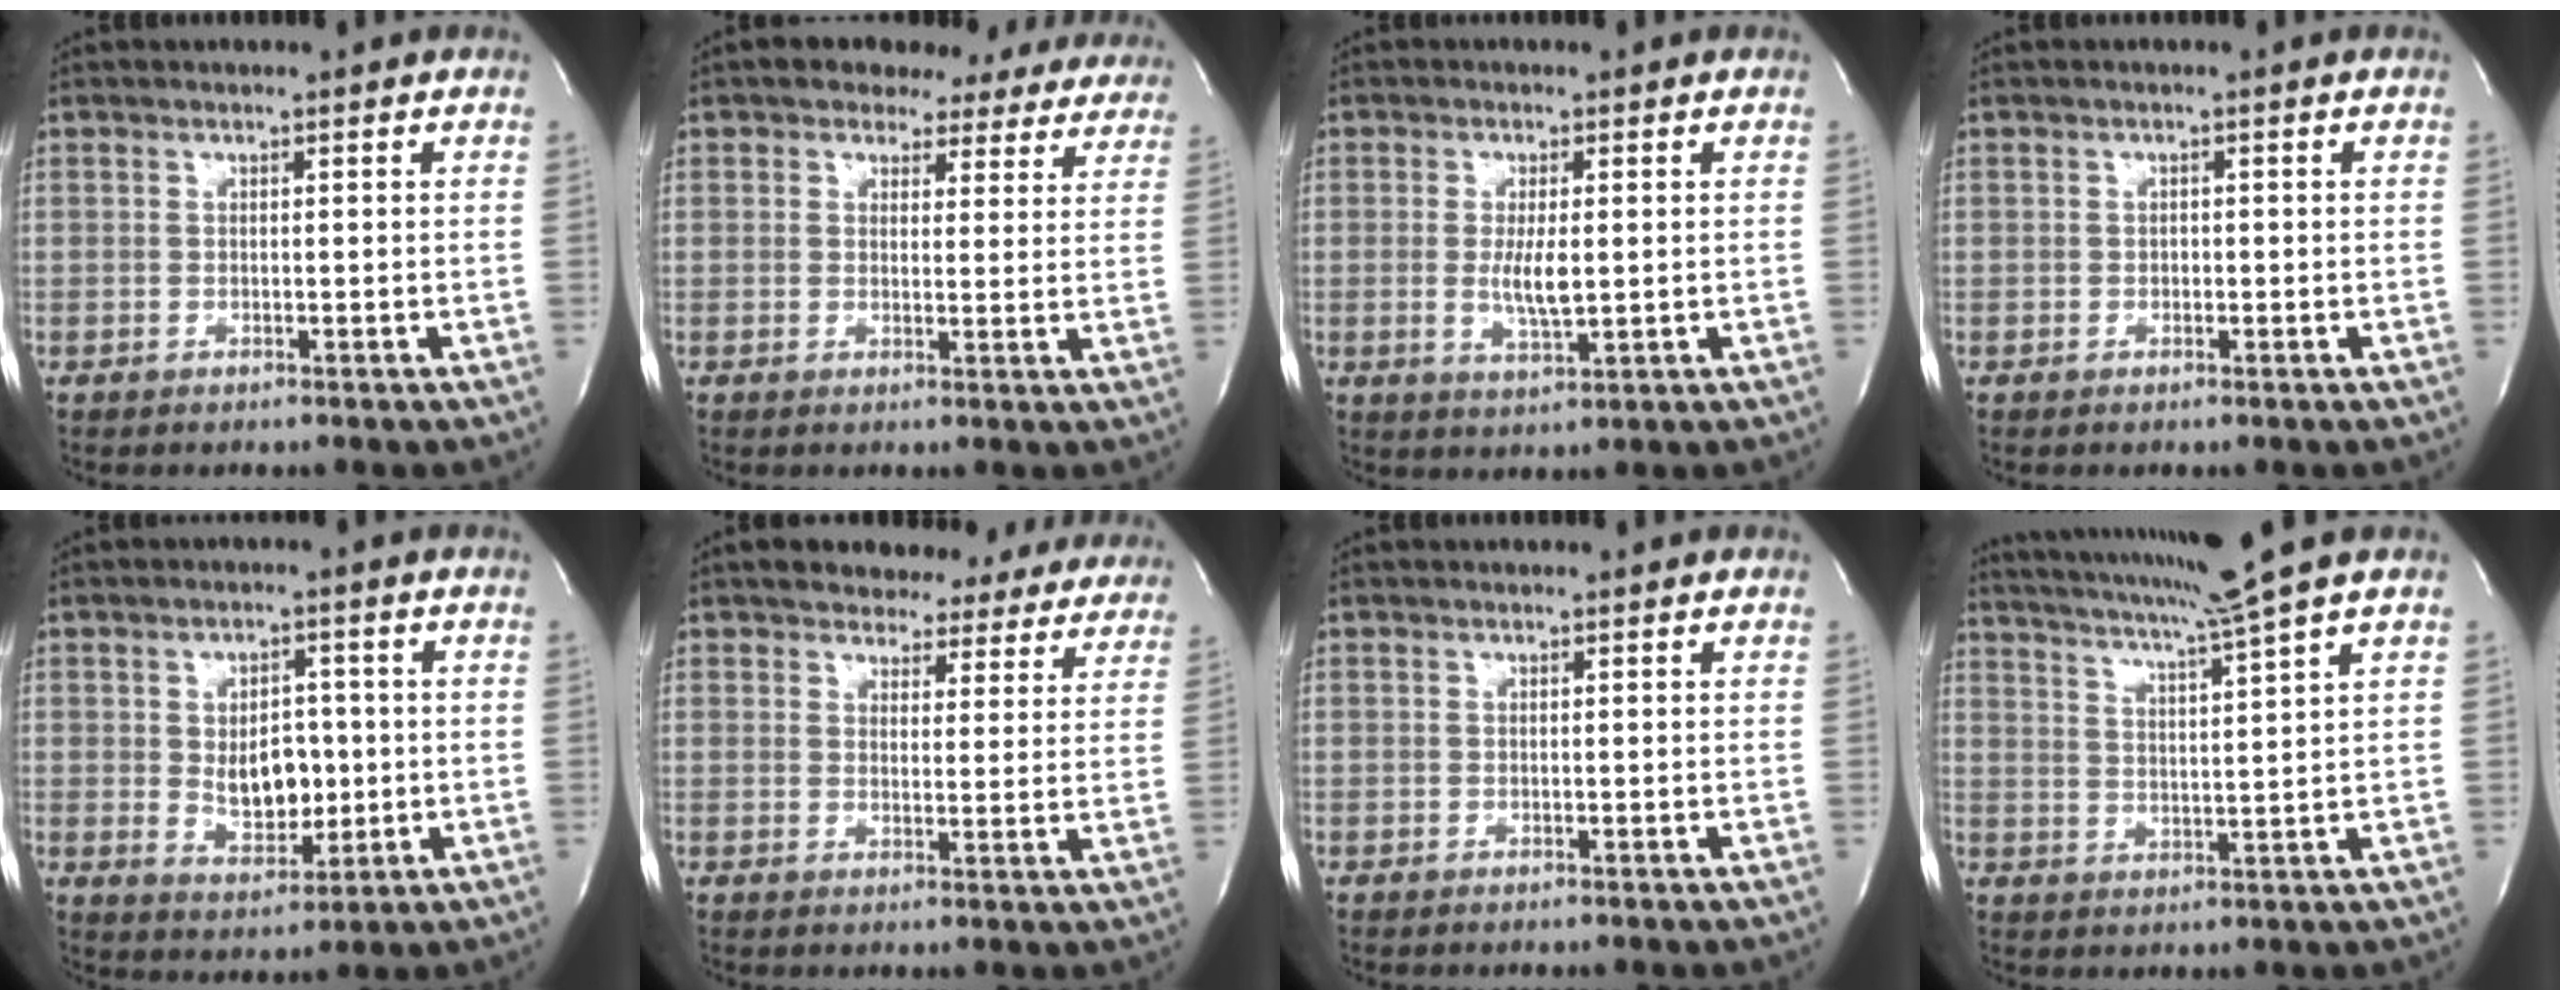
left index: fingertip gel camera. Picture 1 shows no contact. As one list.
[{"total": 12.4, "force": [10.7, 5.8, 2.8], "torque": [-0.007, 0.005, 0.102]}, {"total": 4.4, "force": [-0.2, 1.0, 4.3], "torque": [-0.088, -0.014, -0.002]}, {"total": 0.6, "force": [-0.4, 0.4, 0.2], "torque": [-0.003, -0.002, -0.009]}, {"total": 7.0, "force": [-0.3, 4.2, 5.6], "torque": [-0.091, -0.006, 0.007]}, {"total": 14.1, "force": [12.6, 5.5, 3.1], "torque": [-0.014, -0.009, 0.131]}, {"total": 0.0}, {"total": 11.5, "force": [9.2, -2.7, 6.3], "torque": [-0.115, -0.019, 0.140]}]